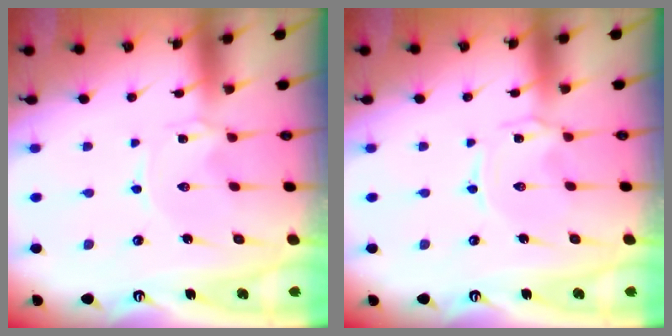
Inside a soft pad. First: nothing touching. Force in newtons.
{"total": 0.7, "press": 0.6, "slide": 0.2}